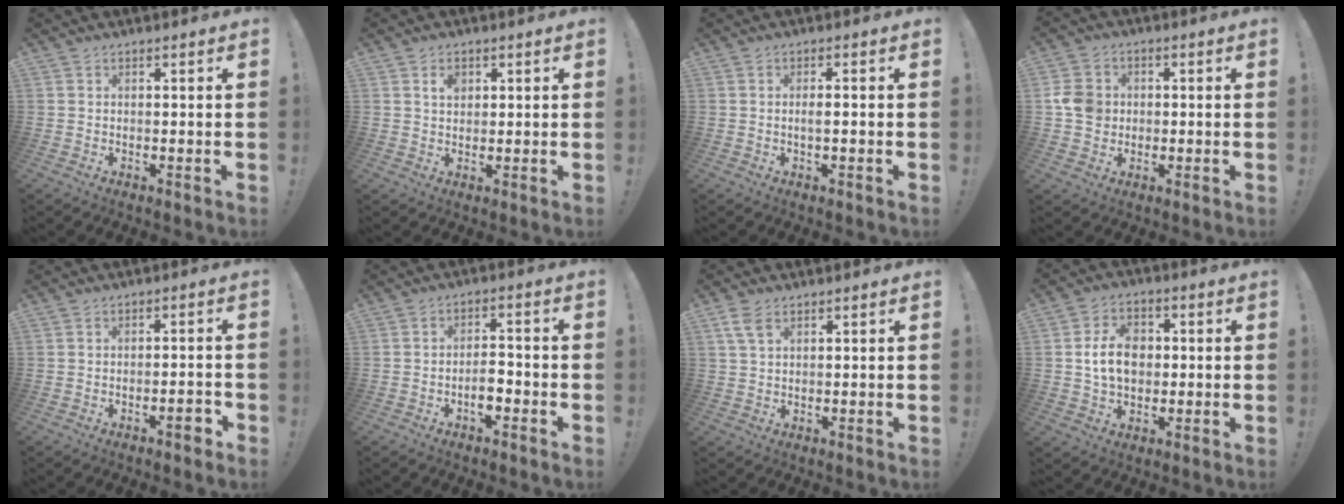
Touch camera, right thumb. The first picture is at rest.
{"total": 3.1, "force": [1.3, 2.1, 1.9], "torque": [-0.025, -0.002, 0.019]}
{"total": 2.3, "force": [-0.7, 0.1, 2.2], "torque": [-0.048, 0.006, -0.013]}
{"total": 7.4, "force": [-0.3, 6.6, 3.3], "torque": [-0.063, 0.014, -0.003]}
{"total": 3.9, "force": [-2.3, 0.8, 3.1], "torque": [-0.052, 0.012, -0.036]}
{"total": 5.2, "force": [-2.5, 2.0, 4.0], "torque": [-0.064, 0.004, -0.043]}
{"total": 4.6, "force": [2.4, 2.4, 3.1], "torque": [-0.058, -0.003, 0.046]}
{"total": 11.0, "force": [0.2, 8.2, 7.3], "torque": [-0.118, 0.013, 0.007]}